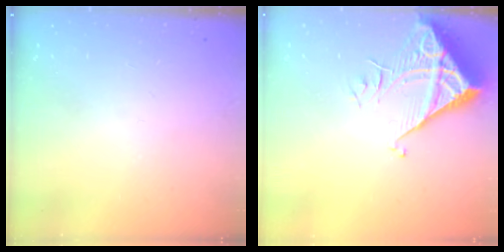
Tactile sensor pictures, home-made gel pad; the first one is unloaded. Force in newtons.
{"total": 7.5, "press": 7.4, "slide": 1.0}